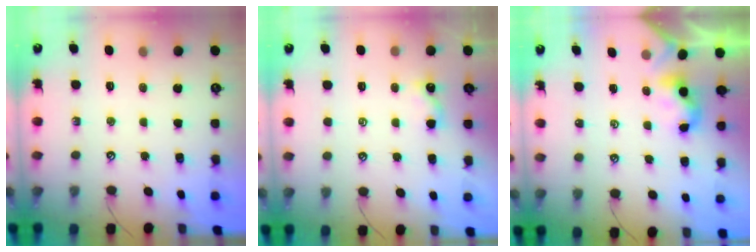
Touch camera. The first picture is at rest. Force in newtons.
{"total": 0.0}
{"total": 2.0, "press": 2.0, "slide": 0.2}